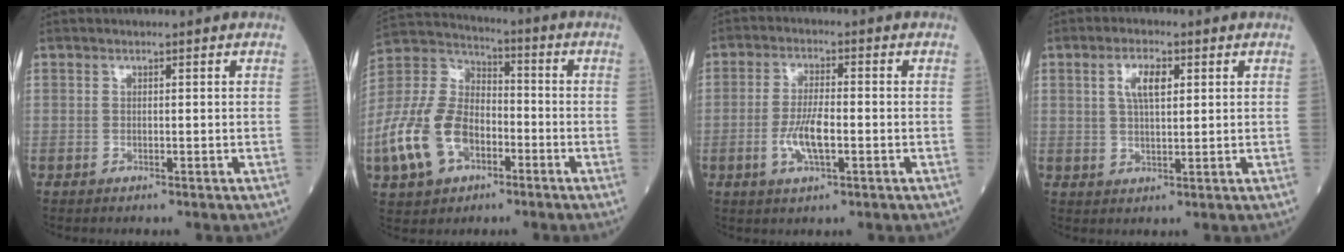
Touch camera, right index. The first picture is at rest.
{"total": 14.5, "force": [-5.4, 9.2, 9.8], "torque": [-0.240, 0.017, -0.099]}
{"total": 5.9, "force": [-1.5, 1.5, 5.5], "torque": [-0.111, 0.000, -0.027]}
{"total": 4.8, "force": [1.7, 1.6, 4.2], "torque": [-0.081, 0.008, 0.031]}